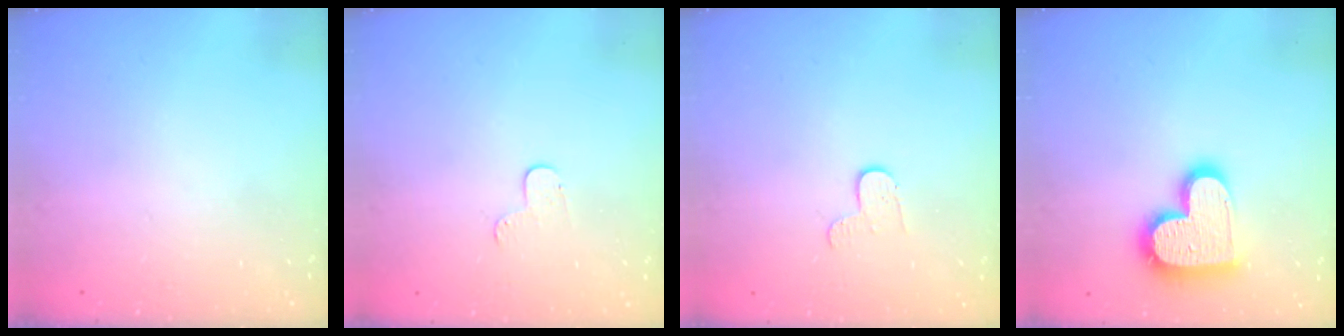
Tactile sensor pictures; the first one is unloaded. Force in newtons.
{"total": 4.1, "press": 4.1, "slide": 0.4}
{"total": 4.4, "press": 4.4, "slide": 0.4}
{"total": 17.1, "press": 17.1, "slide": 1.1}